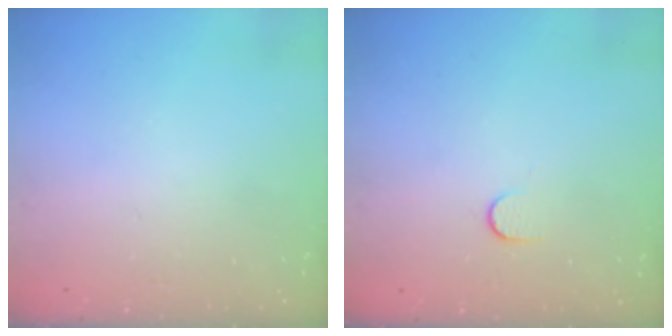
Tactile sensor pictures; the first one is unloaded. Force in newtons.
{"total": 5.7, "press": 5.6, "slide": 0.6}